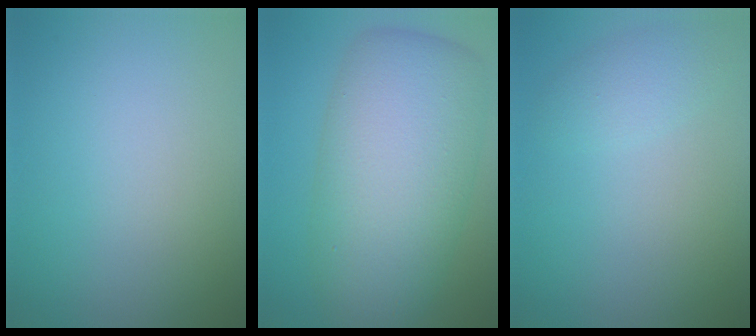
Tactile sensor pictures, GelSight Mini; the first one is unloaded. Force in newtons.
{"total": 11.1, "press": 11.1, "slide": 0.4}
{"total": 1.9, "press": 1.9, "slide": 0.1}